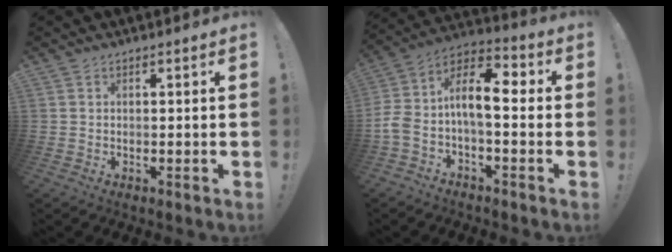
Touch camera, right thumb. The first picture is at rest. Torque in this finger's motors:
{"motor_torque": [0.65, 0.71, 1.05, -0.32, 0.05]}